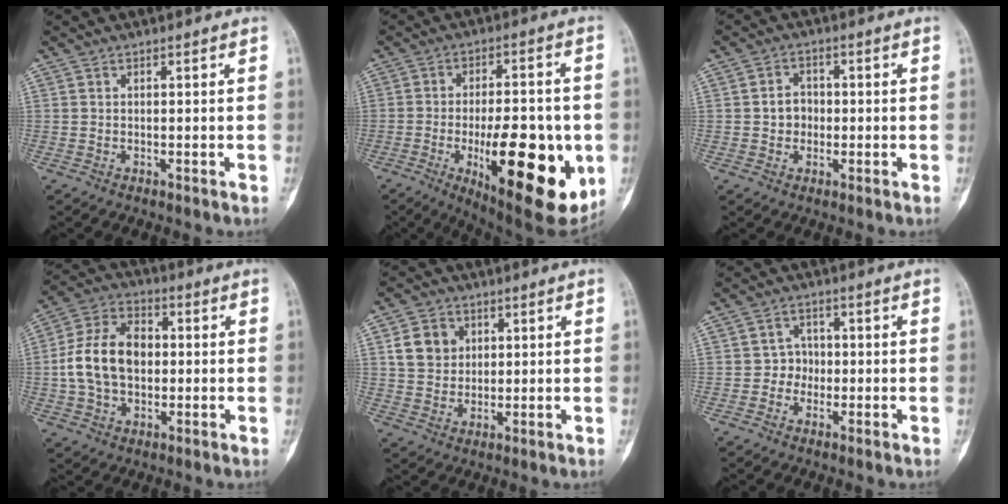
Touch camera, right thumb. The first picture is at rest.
{"total": 23.6, "force": [-5.9, 8.8, 21.0], "torque": [-0.260, -0.007, -0.067]}
{"total": 3.8, "force": [-0.4, 3.4, 1.8], "torque": [-0.004, 0.009, -0.012]}
{"total": 13.4, "force": [-0.1, 9.3, 9.7], "torque": [-0.167, 0.027, -0.006]}
{"total": 7.1, "force": [2.3, 6.0, 3.1], "torque": [-0.029, -0.006, 0.044]}
{"total": 3.2, "force": [-0.6, 3.0, 0.9], "torque": [0.018, 0.012, -0.020]}